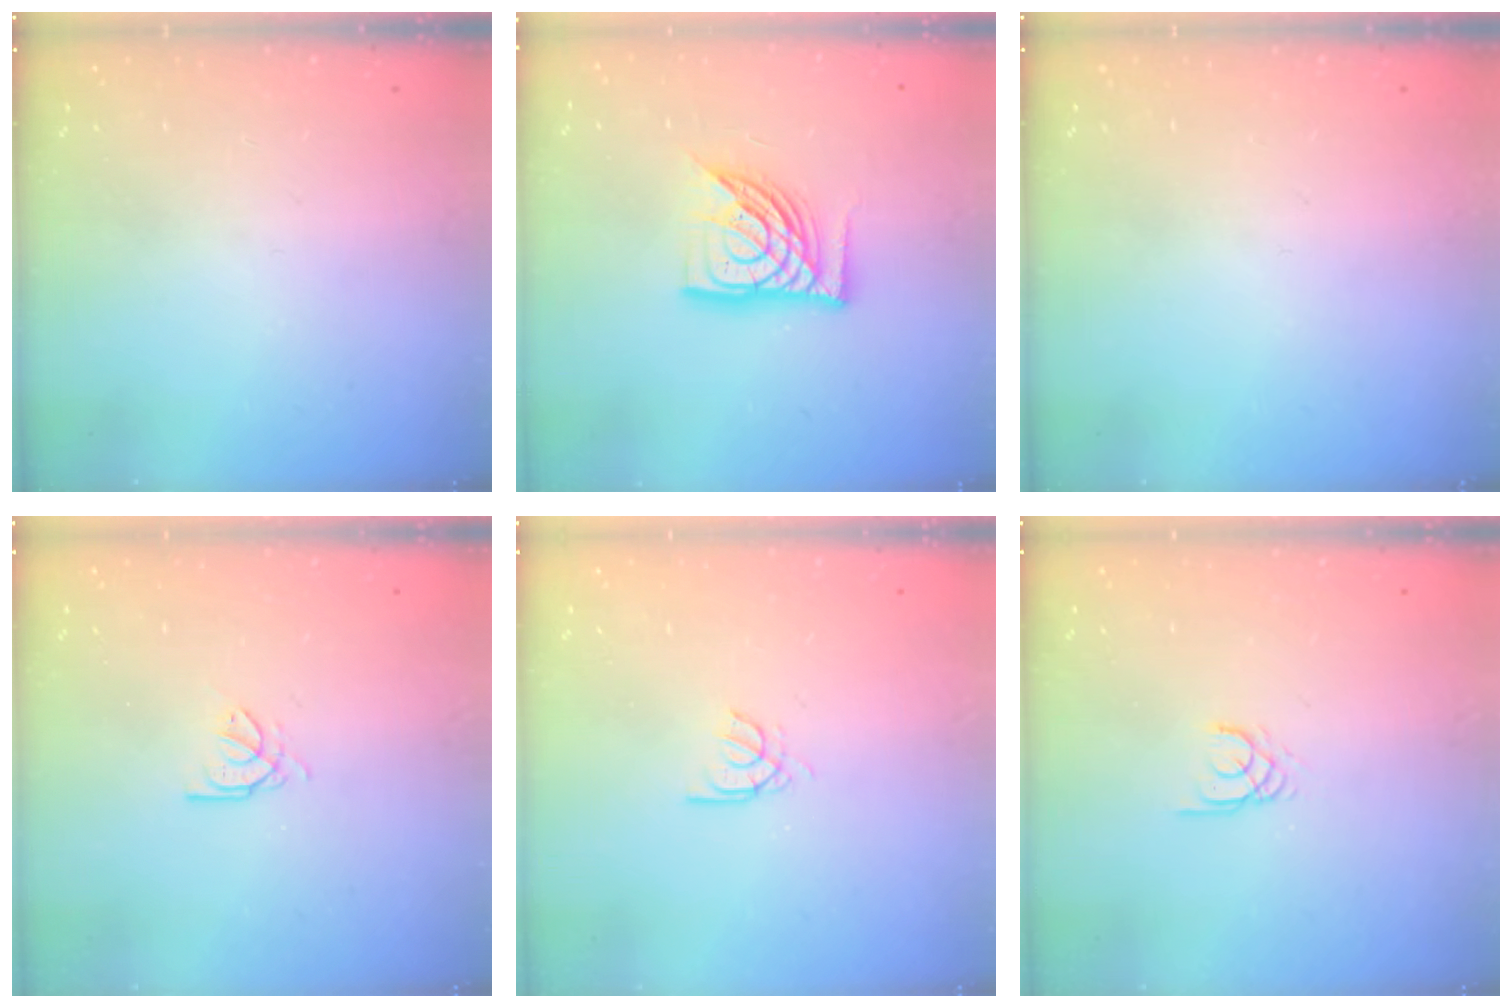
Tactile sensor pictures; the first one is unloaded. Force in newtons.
{"total": 14.8, "press": 14.6, "slide": 1.9}
{"total": 0.0}
{"total": 2.7, "press": 2.7, "slide": 0.4}
{"total": 2.6, "press": 2.6, "slide": 0.4}
{"total": 1.7, "press": 1.7, "slide": 0.2}